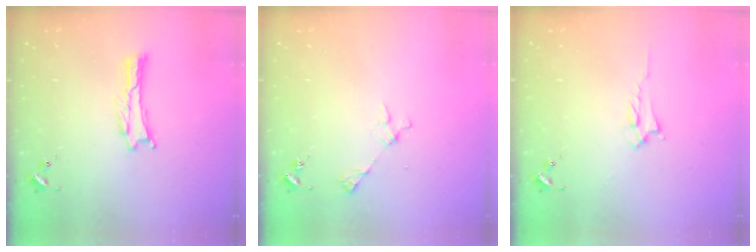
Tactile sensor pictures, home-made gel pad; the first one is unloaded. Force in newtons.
{"total": 3.3, "press": 3.3, "slide": 0.2}
{"total": 2.0, "press": 1.9, "slide": 0.3}